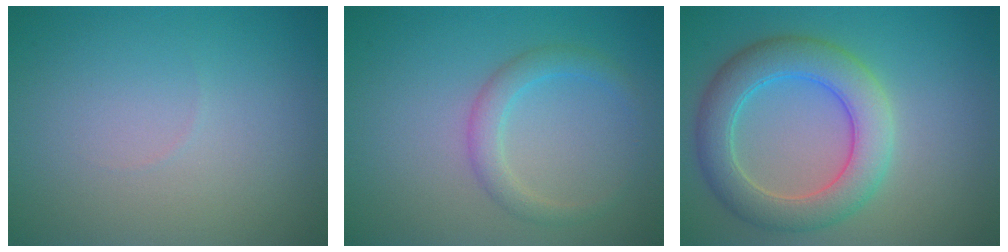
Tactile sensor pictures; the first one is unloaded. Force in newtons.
{"total": 2.3, "press": 2.2, "slide": 0.1}
{"total": 6.1, "press": 6.0, "slide": 0.3}